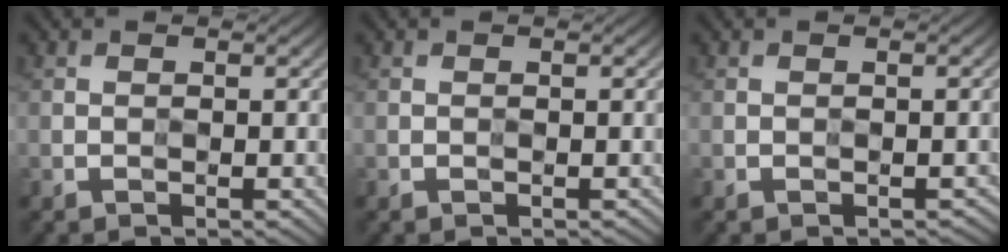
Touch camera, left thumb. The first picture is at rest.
{"total": 0.0}
{"total": 1.3, "force": [-0.7, 0.7, 0.8], "torque": [-0.003, -0.003, -0.004]}